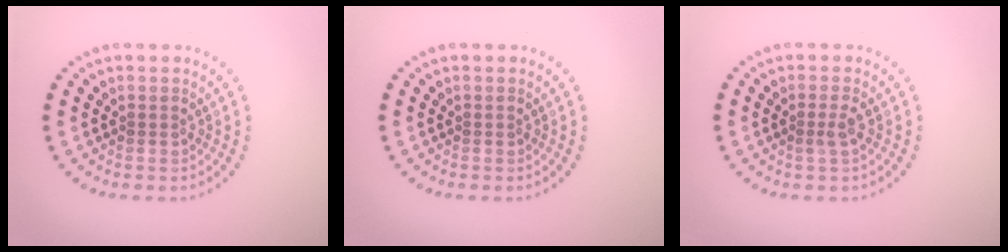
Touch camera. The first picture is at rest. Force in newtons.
{"total": 0.0}
{"total": 1.1, "press": 0.9, "slide": 0.7}